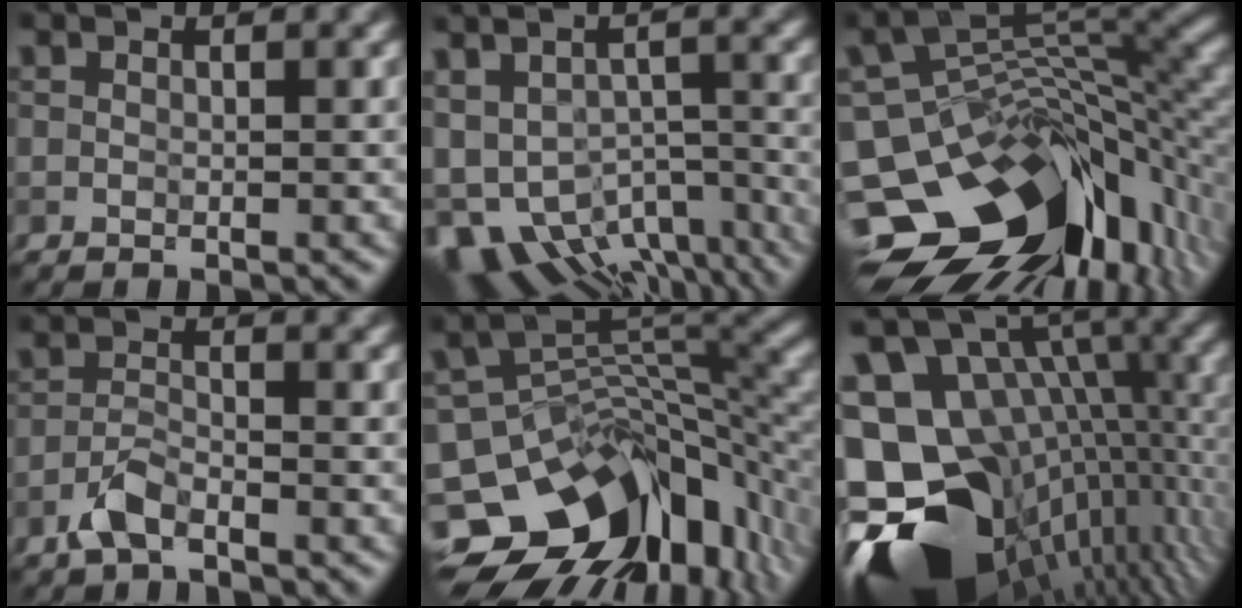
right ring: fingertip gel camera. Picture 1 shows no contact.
{"total": 10.7, "force": [-5.1, 6.2, 7.2], "torque": [-0.143, -0.030, -0.046]}
{"total": 15.0, "force": [-6.0, 8.6, 10.7], "torque": [-0.165, -0.008, -0.092]}
{"total": 2.7, "force": [-2.0, 0.9, 1.6], "torque": [-0.033, 0.004, -0.048]}
{"total": 13.9, "force": [-6.6, 8.4, 8.9], "torque": [-0.157, -0.008, -0.100]}
{"total": 17.7, "force": [-3.6, 12.7, 11.9], "torque": [-0.199, 0.000, -0.009]}